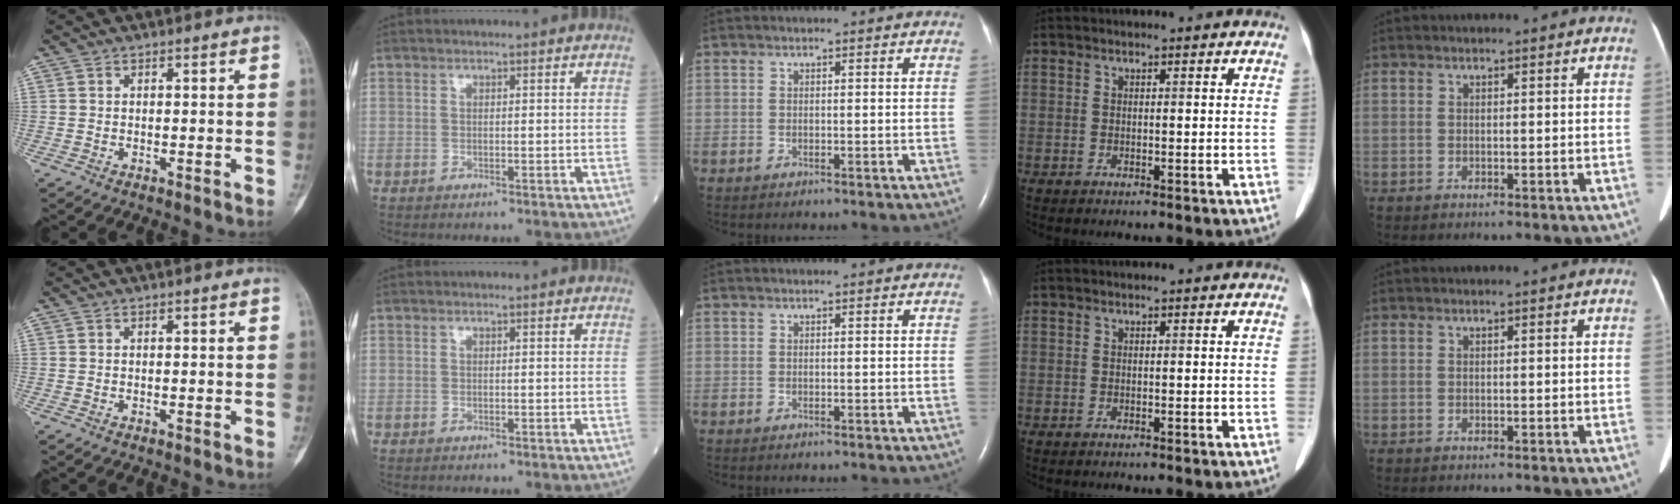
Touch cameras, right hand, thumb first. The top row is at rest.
{}